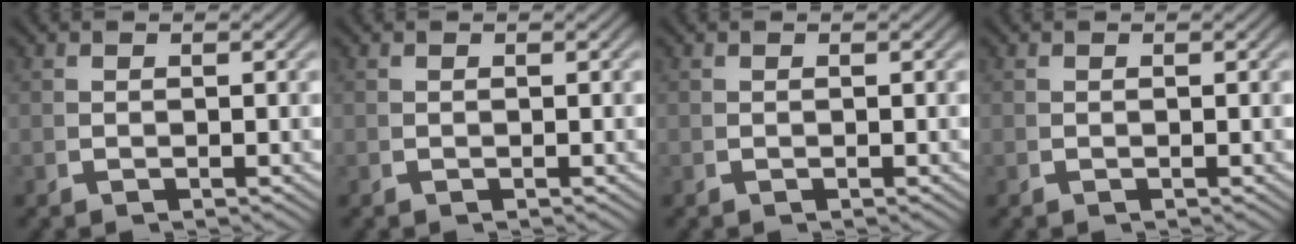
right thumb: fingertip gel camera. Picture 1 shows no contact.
{"total": 0.0}
{"total": 0.0}
{"total": 0.0}